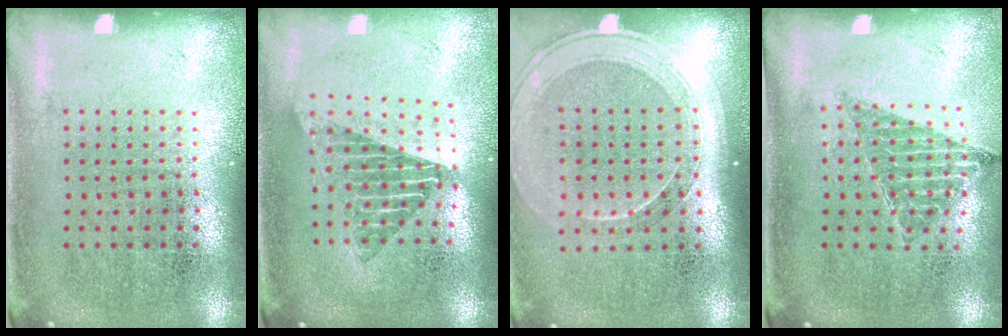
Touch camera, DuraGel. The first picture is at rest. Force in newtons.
{"total": 1.7, "press": 1.4, "slide": 1.0}
{"total": 1.7, "press": 1.5, "slide": 0.7}
{"total": 0.9, "press": 0.9, "slide": 0.1}